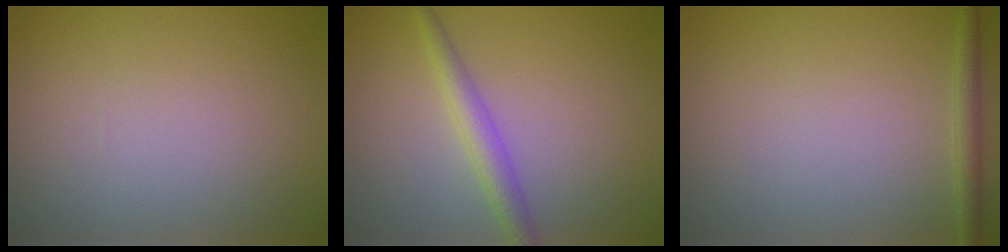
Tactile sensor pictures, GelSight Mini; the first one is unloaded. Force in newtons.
{"total": 2.5, "press": 2.5, "slide": 0.1}
{"total": 1.4, "press": 1.4, "slide": 0.1}